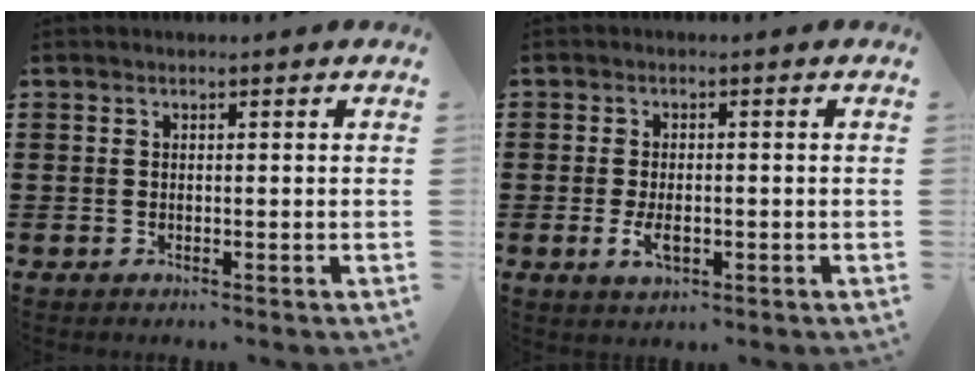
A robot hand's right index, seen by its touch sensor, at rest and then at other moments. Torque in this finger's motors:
{"motor_torque": [1.17, 0.97, 0.13, 0.03]}